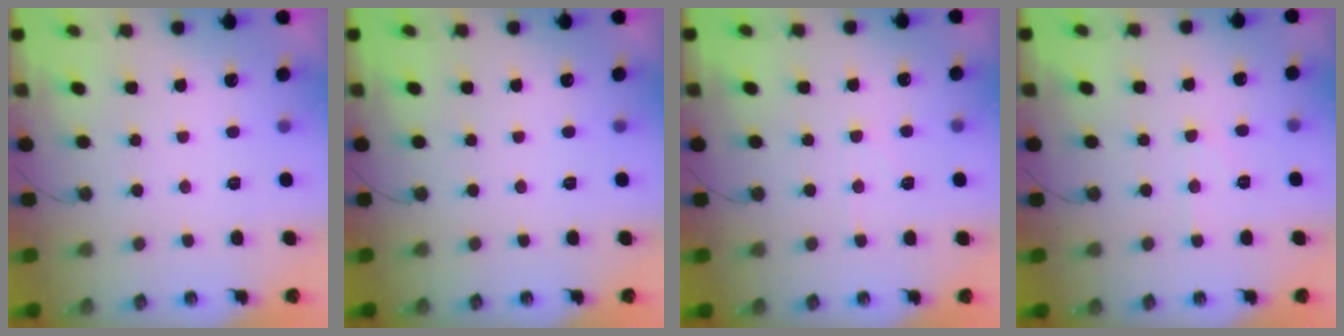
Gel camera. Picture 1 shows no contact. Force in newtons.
{"total": 0.0}
{"total": 2.9, "press": 2.9, "slide": 0.5}
{"total": 5.3, "press": 5.2, "slide": 0.6}